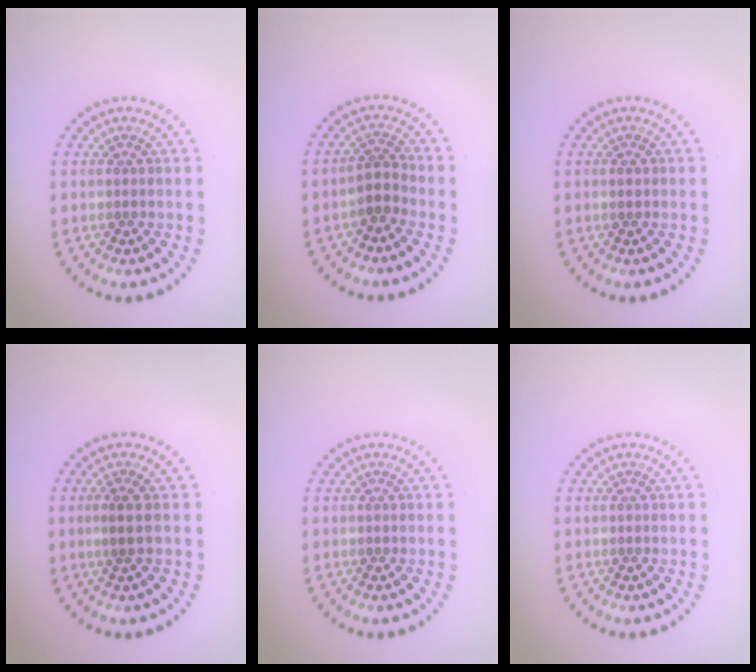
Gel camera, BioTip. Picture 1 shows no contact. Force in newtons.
{"total": 2.2, "press": 1.7, "slide": 1.3}
{"total": 0.9, "press": 0.9, "slide": 0.0}
{"total": 1.3, "press": 1.0, "slide": 0.8}
{"total": 0.0}
{"total": 0.0}